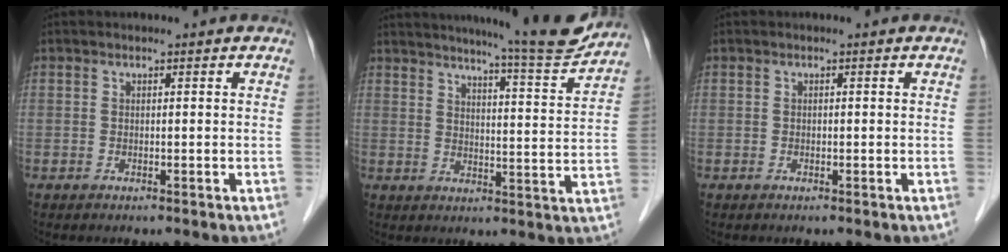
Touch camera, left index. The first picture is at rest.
{"total": 13.0, "force": [11.9, -0.3, 5.1], "torque": [-0.074, -0.023, 0.151]}
{"total": 0.0}